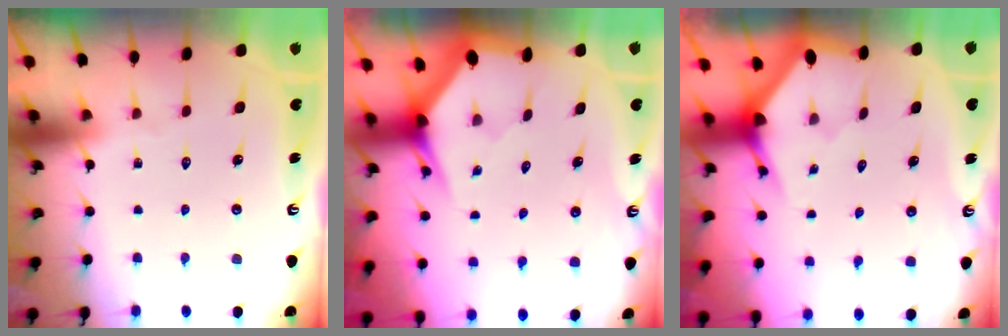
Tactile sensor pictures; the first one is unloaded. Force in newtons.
{"total": 4.4, "press": 4.4, "slide": 0.4}
{"total": 3.0, "press": 3.0, "slide": 0.2}